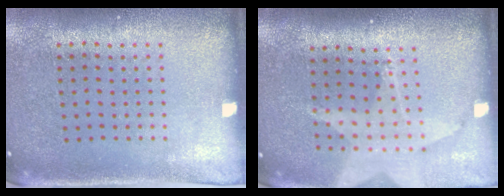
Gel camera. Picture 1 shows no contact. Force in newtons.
{"total": 1.8, "press": 1.5, "slide": 1.1}